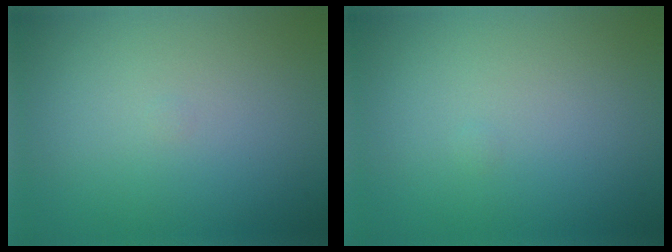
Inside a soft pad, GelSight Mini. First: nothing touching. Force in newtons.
{"total": 0.0}